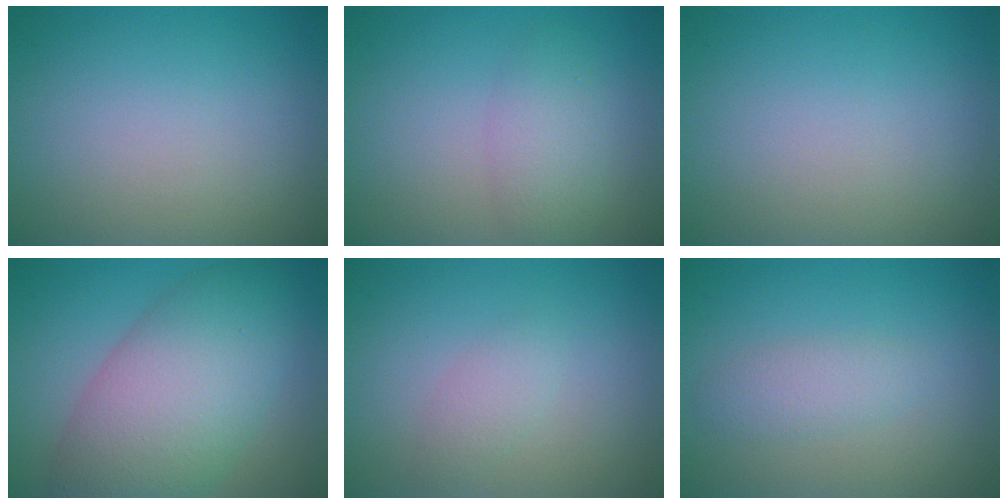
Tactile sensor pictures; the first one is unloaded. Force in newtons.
{"total": 2.8, "press": 2.8, "slide": 0.2}
{"total": 0.0}
{"total": 9.8, "press": 9.8, "slide": 0.3}
{"total": 1.5, "press": 1.5, "slide": 0.0}
{"total": 2.0, "press": 2.0, "slide": 0.1}